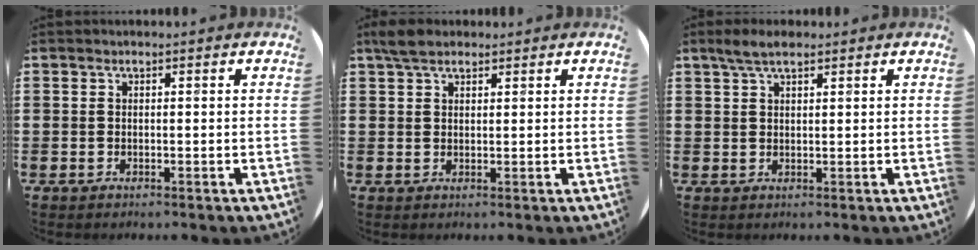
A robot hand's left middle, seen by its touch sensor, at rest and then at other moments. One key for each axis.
{"total": 3.3, "fx": 2.6, "fy": 1.4, "fz": 1.5, "tx": -0.028, "ty": 0.005, "tz": 0.047}
{"total": 2.9, "fx": 2.2, "fy": 0.8, "fz": 1.7, "tx": -0.037, "ty": 0.007, "tz": 0.039}